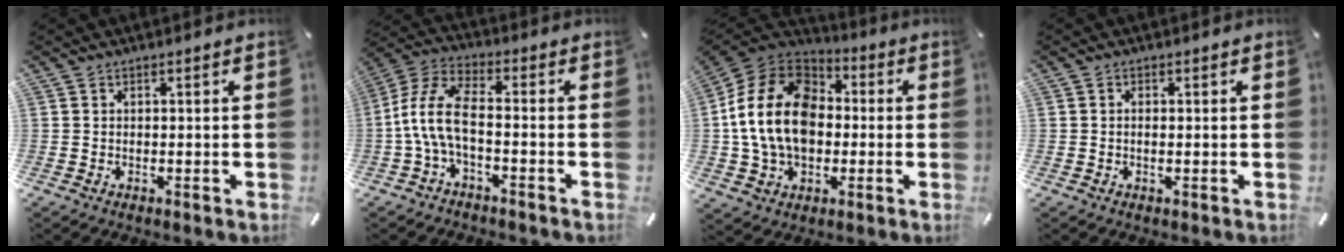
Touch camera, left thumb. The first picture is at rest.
{"total": 9.9, "force": [-2.7, 4.5, 8.4], "torque": [-0.176, -0.001, -0.048]}
{"total": 17.7, "force": [-1.2, 13.9, 11.0], "torque": [-0.252, 0.019, -0.025]}
{"total": 0.9, "force": [-0.1, 0.3, 0.8], "torque": [-0.016, 0.000, -0.002]}